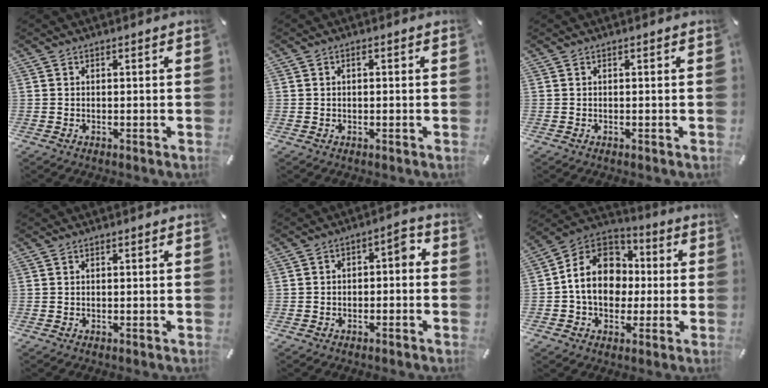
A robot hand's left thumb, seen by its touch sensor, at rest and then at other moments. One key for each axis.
{"total": 0.9, "fx": 0.1, "fy": 0.5, "fz": 0.7, "tx": -0.015, "ty": 0.004, "tz": 0.001}
{"total": 0.0}
{"total": 0.0}
{"total": 4.0, "fx": -2.2, "fy": 2.4, "fz": 2.3, "tx": -0.040, "ty": 0.024, "tz": -0.044}
{"total": 14.5, "fx": -1.0, "fy": 12.3, "fz": 7.6, "tx": -0.159, "ty": 0.018, "tz": -0.019}